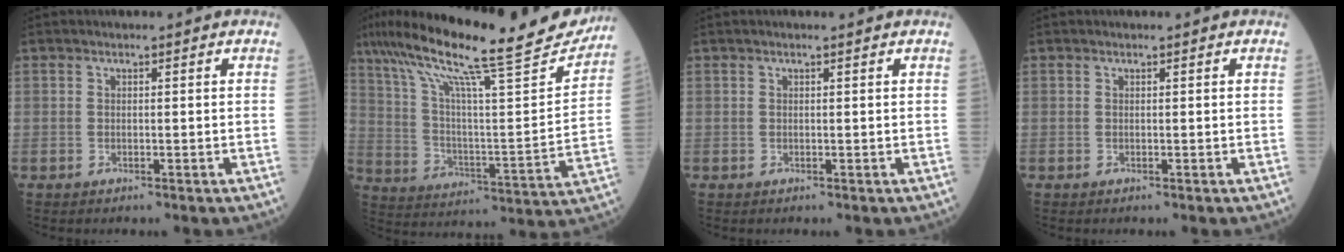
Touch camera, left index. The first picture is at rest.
{"total": 27.1, "force": [22.1, 2.5, 15.4], "torque": [-0.260, -0.008, 0.319]}
{"total": 0.7, "force": [0.6, -0.1, 0.4], "torque": [-0.011, 0.003, 0.010]}
{"total": 0.0}